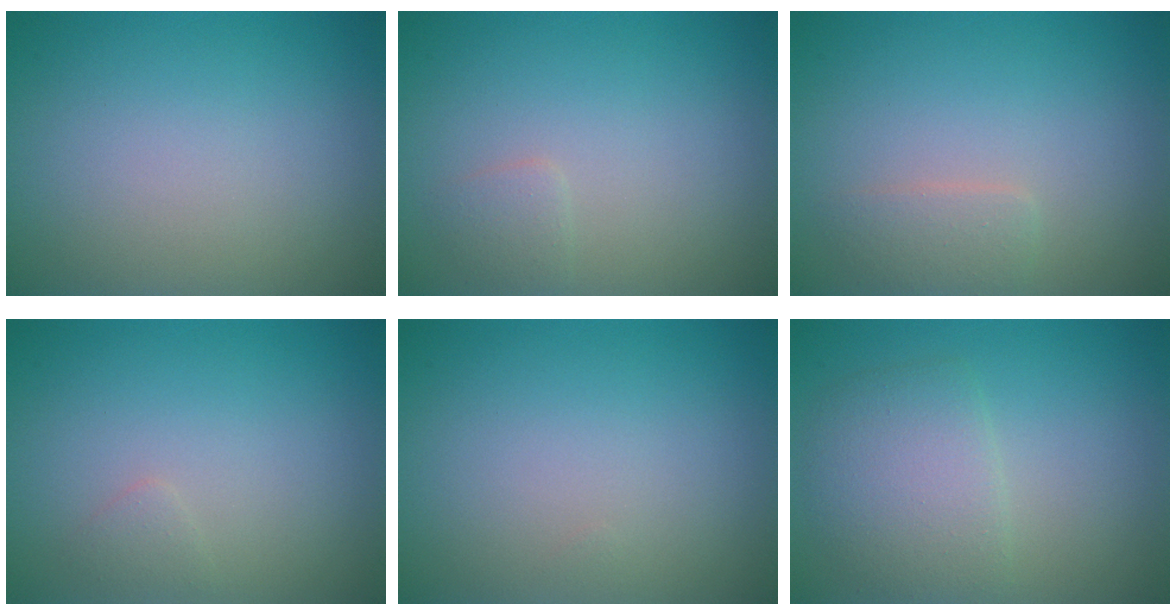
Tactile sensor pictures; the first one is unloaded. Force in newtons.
{"total": 1.0, "press": 1.0, "slide": 0.0}
{"total": 1.5, "press": 1.5, "slide": 0.1}
{"total": 0.7, "press": 0.7, "slide": 0.0}
{"total": 0.0}
{"total": 3.9, "press": 3.9, "slide": 0.1}